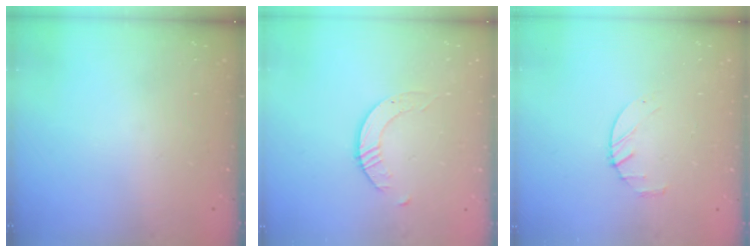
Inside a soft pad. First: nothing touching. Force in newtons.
{"total": 1.7, "press": 1.7, "slide": 0.2}
{"total": 2.4, "press": 2.3, "slide": 0.3}